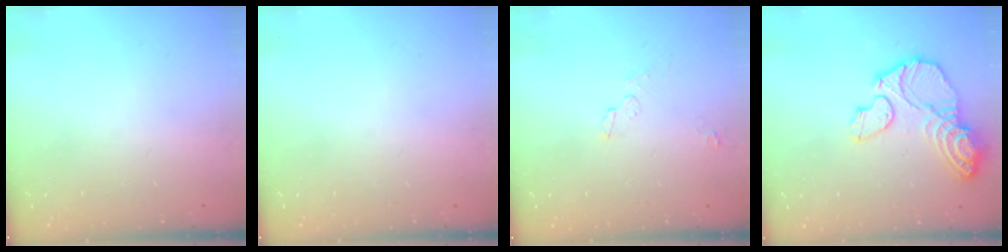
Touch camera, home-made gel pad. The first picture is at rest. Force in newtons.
{"total": 0.0}
{"total": 2.6, "press": 2.3, "slide": 1.2}
{"total": 15.9, "press": 15.9, "slide": 1.5}